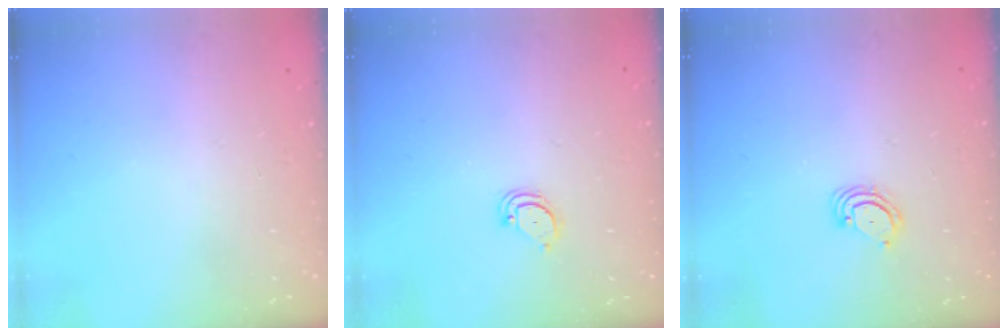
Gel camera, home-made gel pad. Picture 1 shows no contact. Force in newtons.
{"total": 2.4, "press": 2.4, "slide": 0.2}
{"total": 3.8, "press": 3.8, "slide": 0.3}